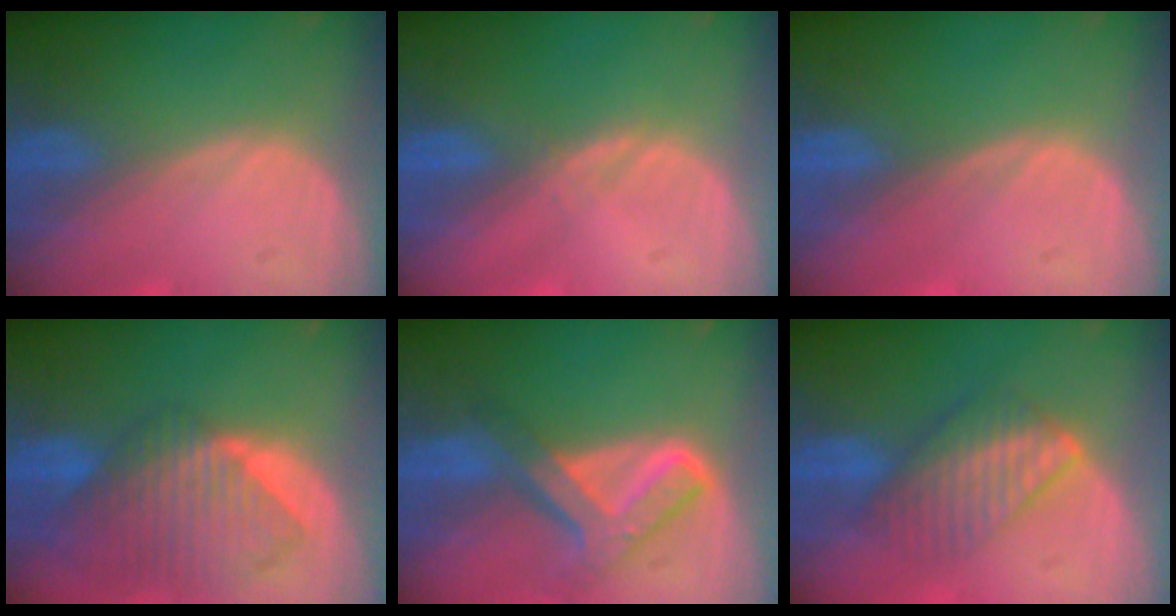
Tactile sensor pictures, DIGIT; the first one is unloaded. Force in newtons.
{"total": 0.6, "press": 0.6, "slide": 0.1}
{"total": 0.0}
{"total": 10.1, "press": 8.8, "slide": 5.0}
{"total": 8.0, "press": 6.8, "slide": 4.3}
{"total": 6.6, "press": 6.5, "slide": 1.3}